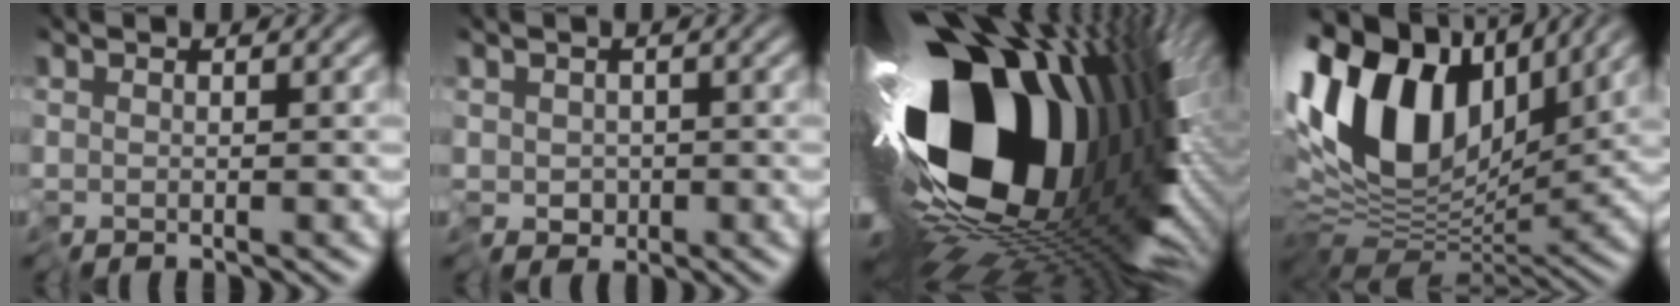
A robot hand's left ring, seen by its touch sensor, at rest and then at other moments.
{"total": 1.6, "force": [-0.4, 1.3, 0.7], "torque": [-0.014, -0.002, -0.007]}
{"total": 20.3, "force": [1.6, 12.3, 16.1], "torque": [-0.278, -0.081, 0.046]}
{"total": 12.6, "force": [4.6, 7.9, 8.7], "torque": [-0.175, 0.021, 0.079]}